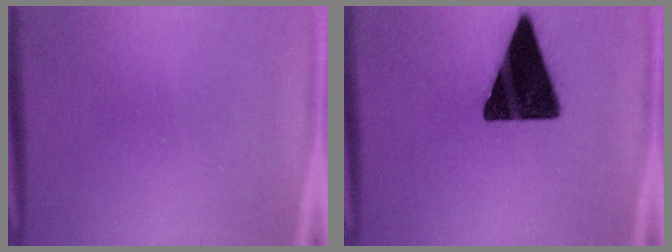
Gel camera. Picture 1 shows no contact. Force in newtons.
{"total": 17.3}